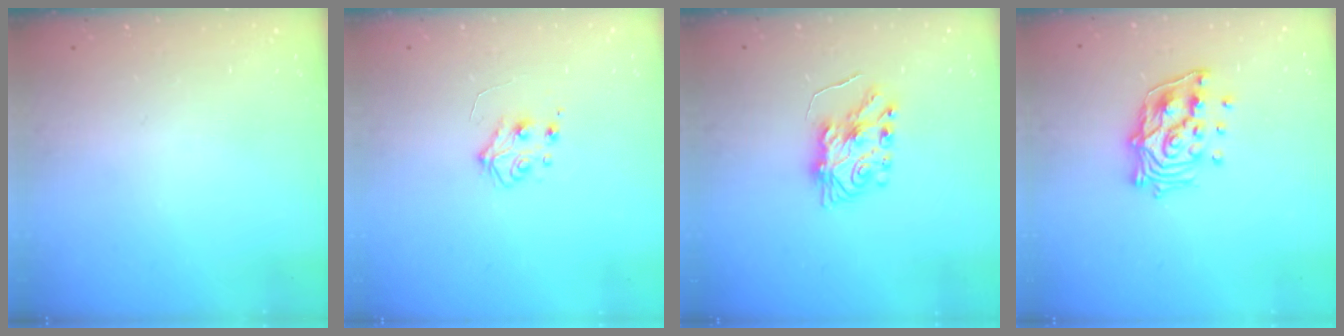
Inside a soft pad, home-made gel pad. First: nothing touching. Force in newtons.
{"total": 5.5, "press": 5.5, "slide": 0.6}
{"total": 7.3, "press": 7.3, "slide": 0.5}
{"total": 13.8, "press": 13.7, "slide": 1.6}